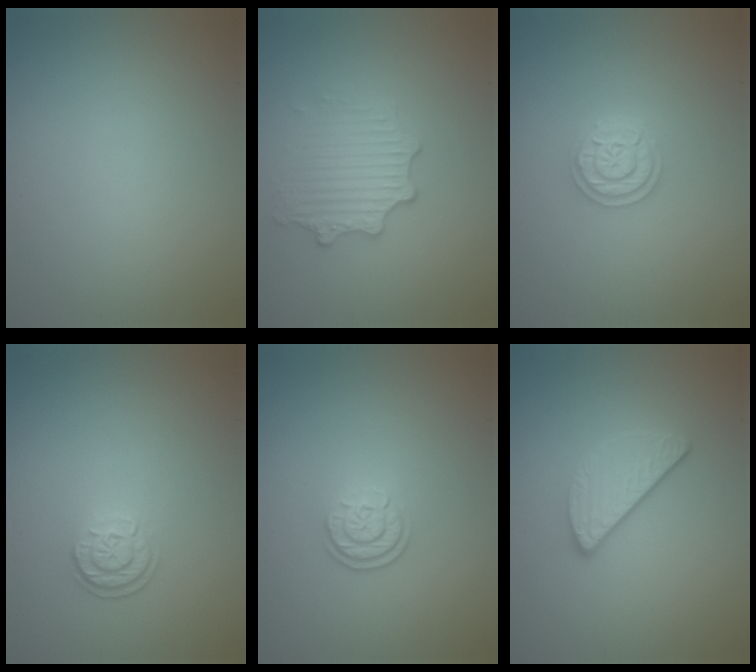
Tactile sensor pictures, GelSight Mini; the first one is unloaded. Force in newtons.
{"total": 3.0, "press": 2.7, "slide": 1.1}
{"total": 2.3, "press": 2.3, "slide": 0.5}
{"total": 1.8, "press": 1.5, "slide": 0.9}
{"total": 2.3, "press": 1.7, "slide": 1.5}
{"total": 3.0, "press": 2.3, "slide": 1.8}